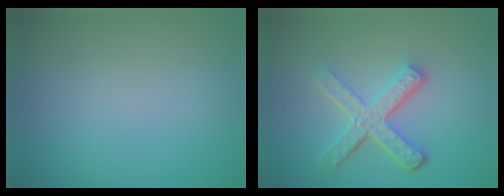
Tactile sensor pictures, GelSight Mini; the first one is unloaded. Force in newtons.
{"total": 4.8, "press": 3.6, "slide": 3.3}